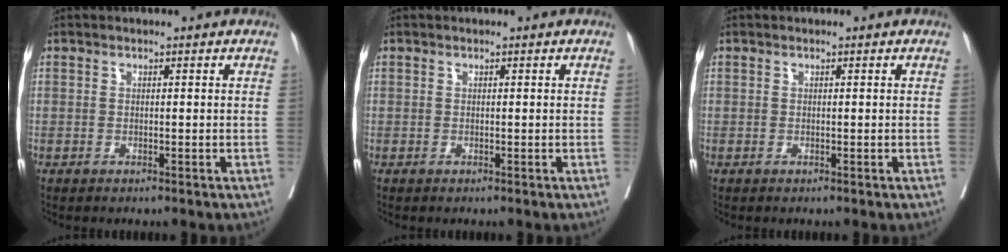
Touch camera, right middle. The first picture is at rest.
{"total": 0.0}
{"total": 0.0}